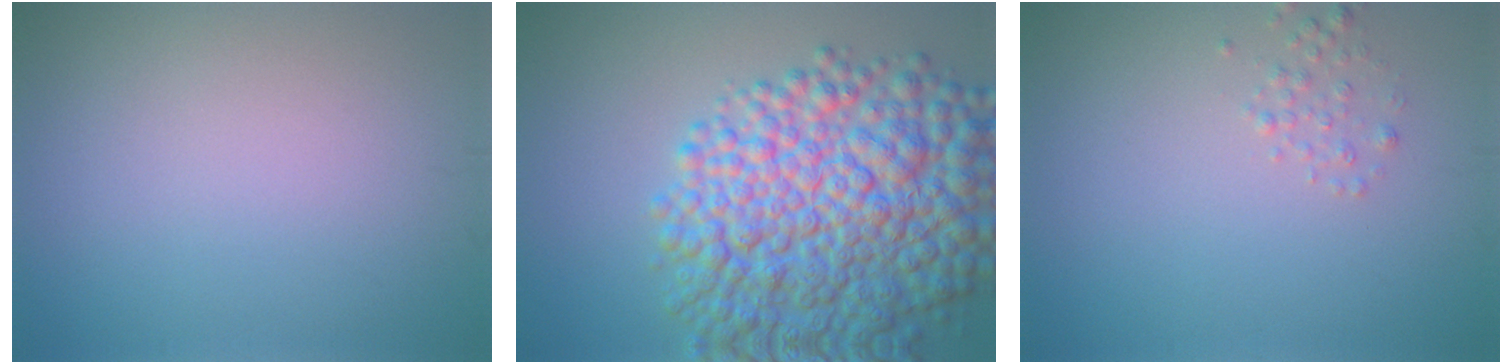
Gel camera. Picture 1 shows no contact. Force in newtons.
{"total": 12.1, "press": 12.1, "slide": 0.4}
{"total": 1.2, "press": 1.2, "slide": 0.1}